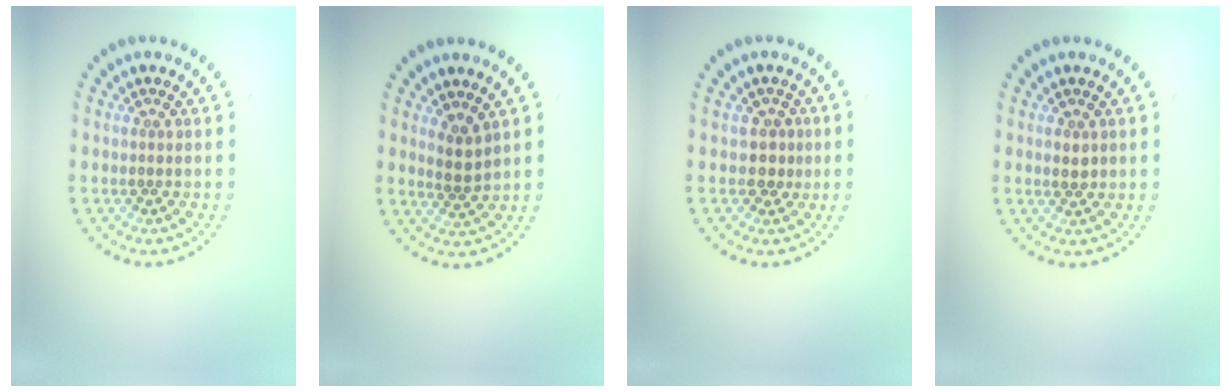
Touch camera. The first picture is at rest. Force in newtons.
{"total": 1.8, "press": 1.5, "slide": 1.0}
{"total": 1.7, "press": 1.3, "slide": 1.2}
{"total": 1.0, "press": 1.0, "slide": 0.1}